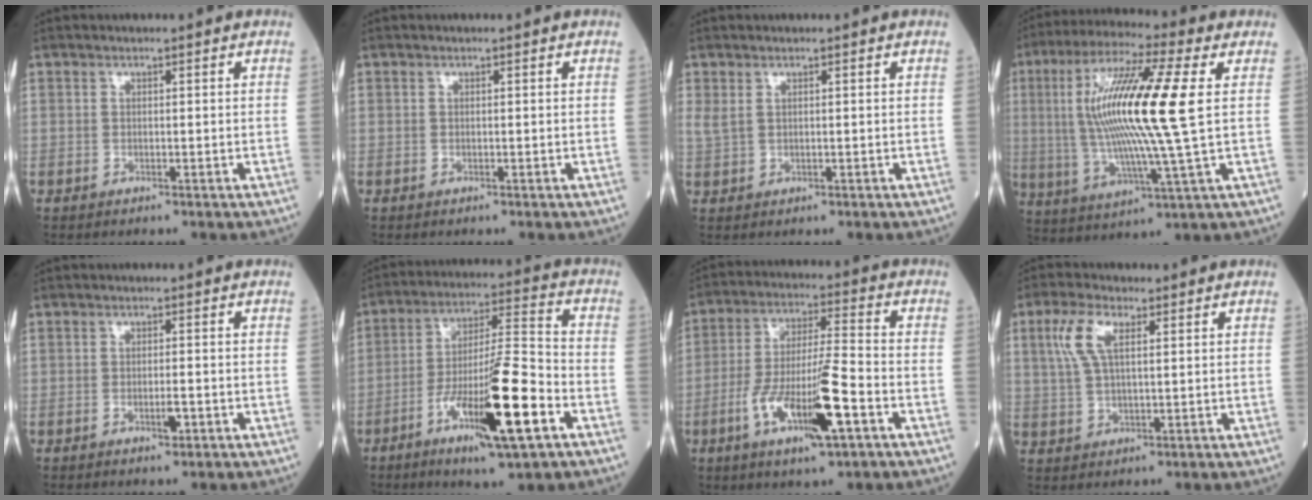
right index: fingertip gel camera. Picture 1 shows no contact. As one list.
[{"total": 0.0}, {"total": 1.9, "force": [1.2, 0.4, 1.5], "torque": [-0.046, 0.005, 0.033]}, {"total": 18.4, "force": [2.8, 0.4, 18.2], "torque": [-0.366, 0.009, 0.039]}, {"total": 2.0, "force": [-0.7, 0.3, 1.8], "torque": [-0.033, -0.002, -0.010]}, {"total": 16.0, "force": [-6.7, 1.0, 14.5], "torque": [-0.260, -0.013, -0.113]}, {"total": 13.6, "force": [-5.2, 1.6, 12.5], "torque": [-0.238, -0.009, -0.089]}, {"total": 6.2, "force": [2.4, 2.1, 5.3], "torque": [-0.127, 0.014, 0.052]}]